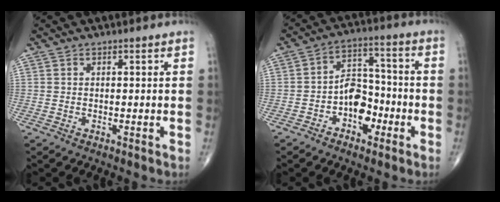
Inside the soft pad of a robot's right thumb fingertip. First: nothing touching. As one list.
[{"total": 8.8, "force": [-3.2, 6.0, 5.7], "torque": [-0.055, 0.043, -0.060]}]